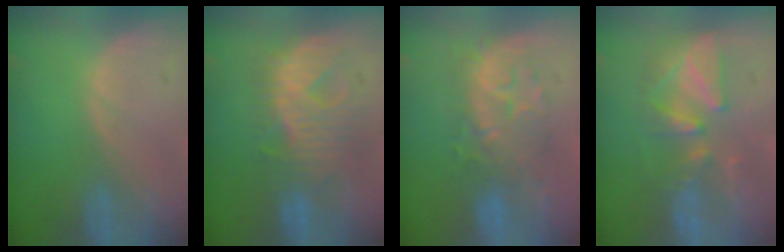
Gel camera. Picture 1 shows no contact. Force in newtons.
{"total": 9.1, "press": 9.1, "slide": 0.5}
{"total": 8.0, "press": 7.9, "slide": 1.6}
{"total": 7.7, "press": 7.3, "slide": 2.5}